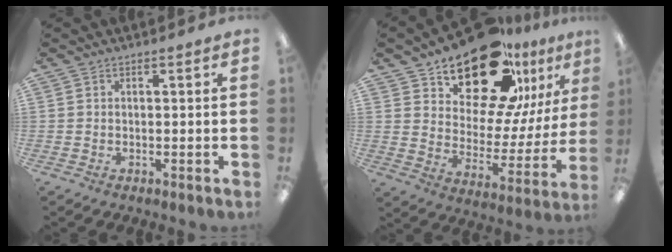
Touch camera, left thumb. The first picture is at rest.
{"total": 23.0, "force": [17.7, 10.0, 10.7], "torque": [-0.172, -0.120, 0.308]}